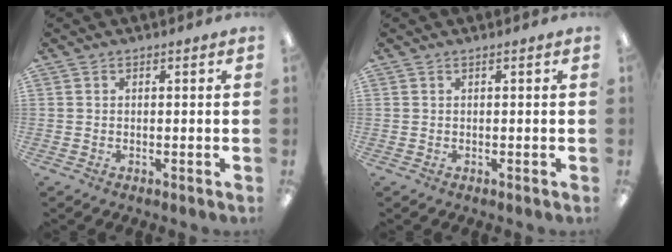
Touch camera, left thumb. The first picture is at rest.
{"total": 0.0}